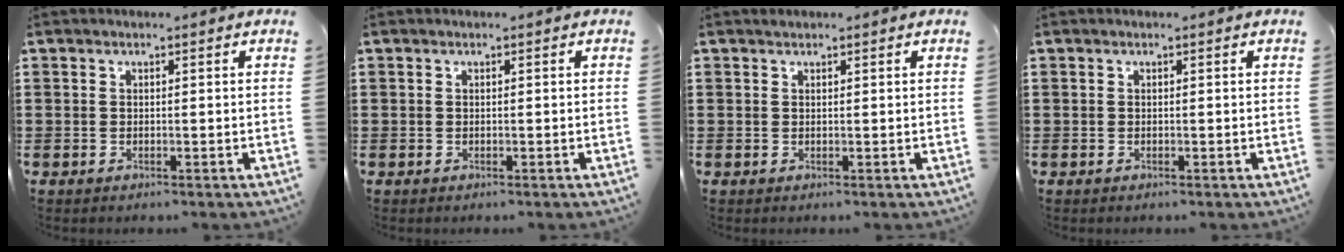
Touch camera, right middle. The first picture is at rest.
{"total": 0.0}
{"total": 0.0}
{"total": 0.0}